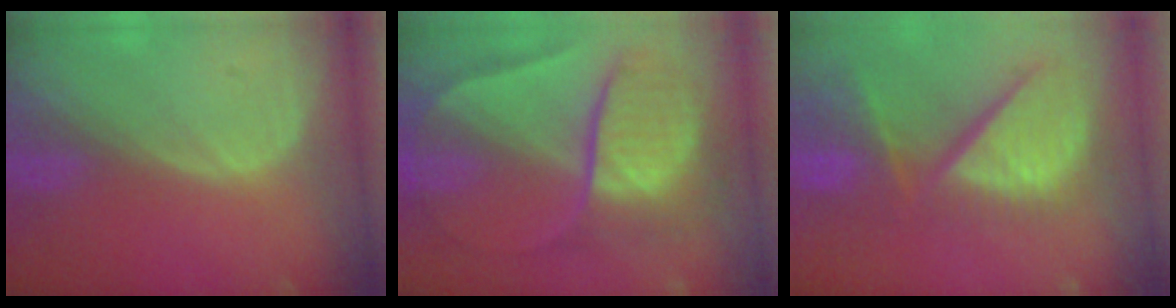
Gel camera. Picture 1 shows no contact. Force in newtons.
{"total": 10.7, "press": 10.7, "slide": 1.1}
{"total": 12.7, "press": 10.8, "slide": 6.7}